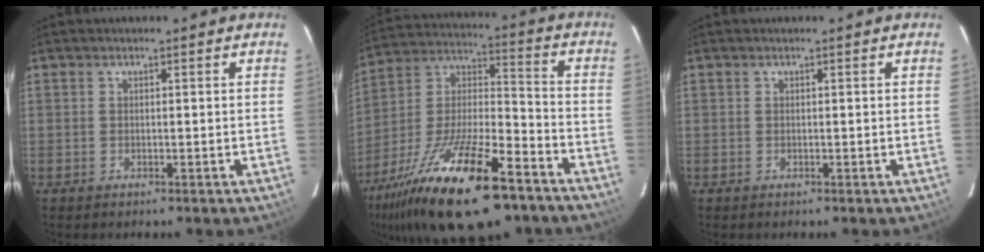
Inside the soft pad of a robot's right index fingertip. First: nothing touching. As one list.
[{"total": 25.8, "force": [-16.4, 8.5, 18.0], "torque": [-0.338, -0.022, -0.273]}, {"total": 0.0}]